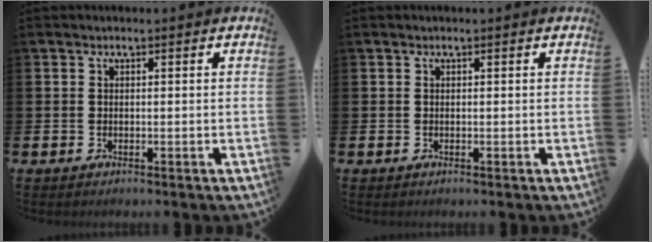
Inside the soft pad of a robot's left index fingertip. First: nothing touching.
{"total": 0.0}